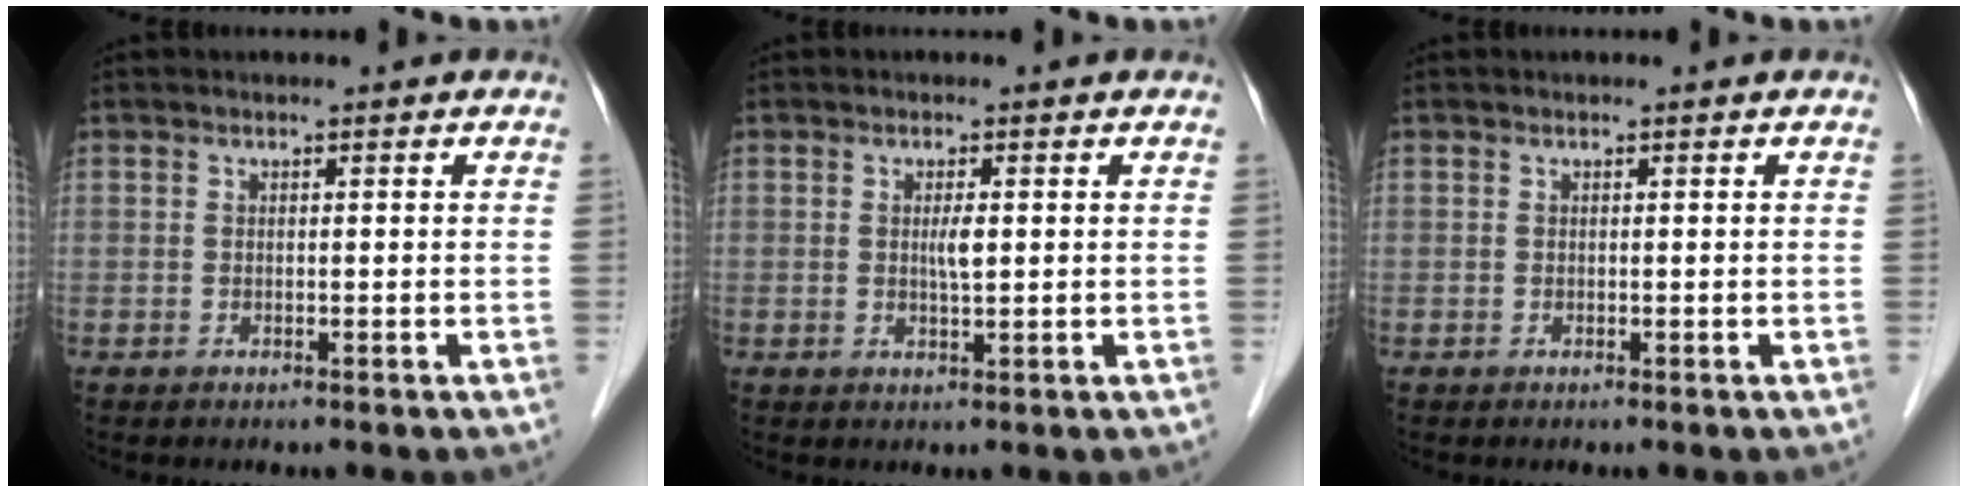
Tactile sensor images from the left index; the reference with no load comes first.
{"total": 1.9, "force": [0.3, 0.2, 1.9], "torque": [-0.036, -0.001, 0.005]}
{"total": 0.0}